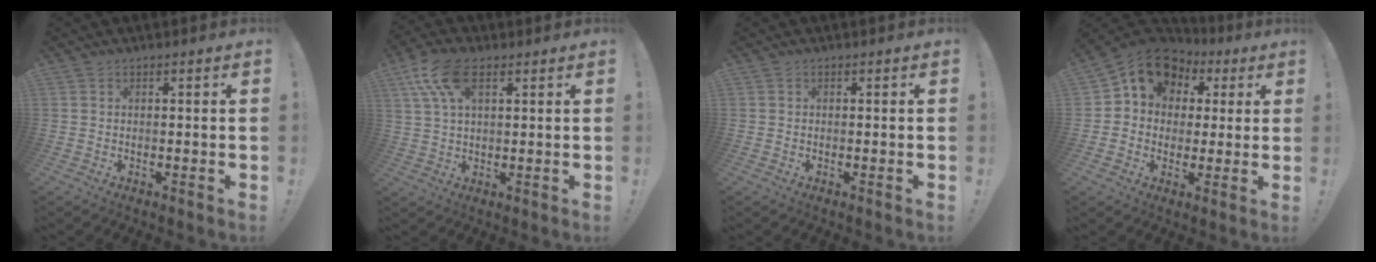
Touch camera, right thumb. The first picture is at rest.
{"total": 11.7, "force": [5.2, 5.9, 8.7], "torque": [-0.158, -0.007, 0.100]}
{"total": 0.0}
{"total": 12.3, "force": [5.4, 9.6, 5.4], "torque": [-0.082, -0.031, 0.101]}